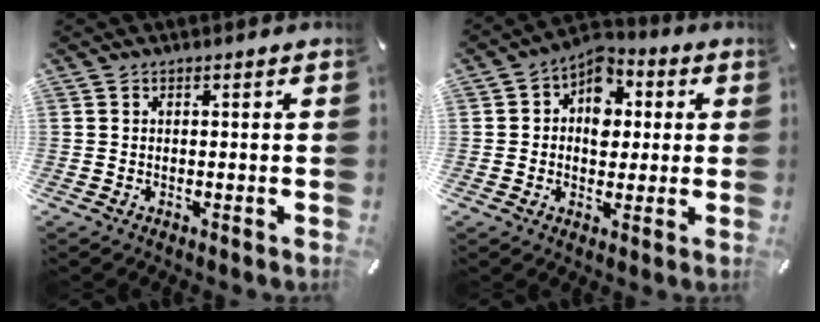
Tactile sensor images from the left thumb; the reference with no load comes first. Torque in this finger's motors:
{"motor_torque": [0.29, 0.04, 0.42, 0.26, -0.01]}